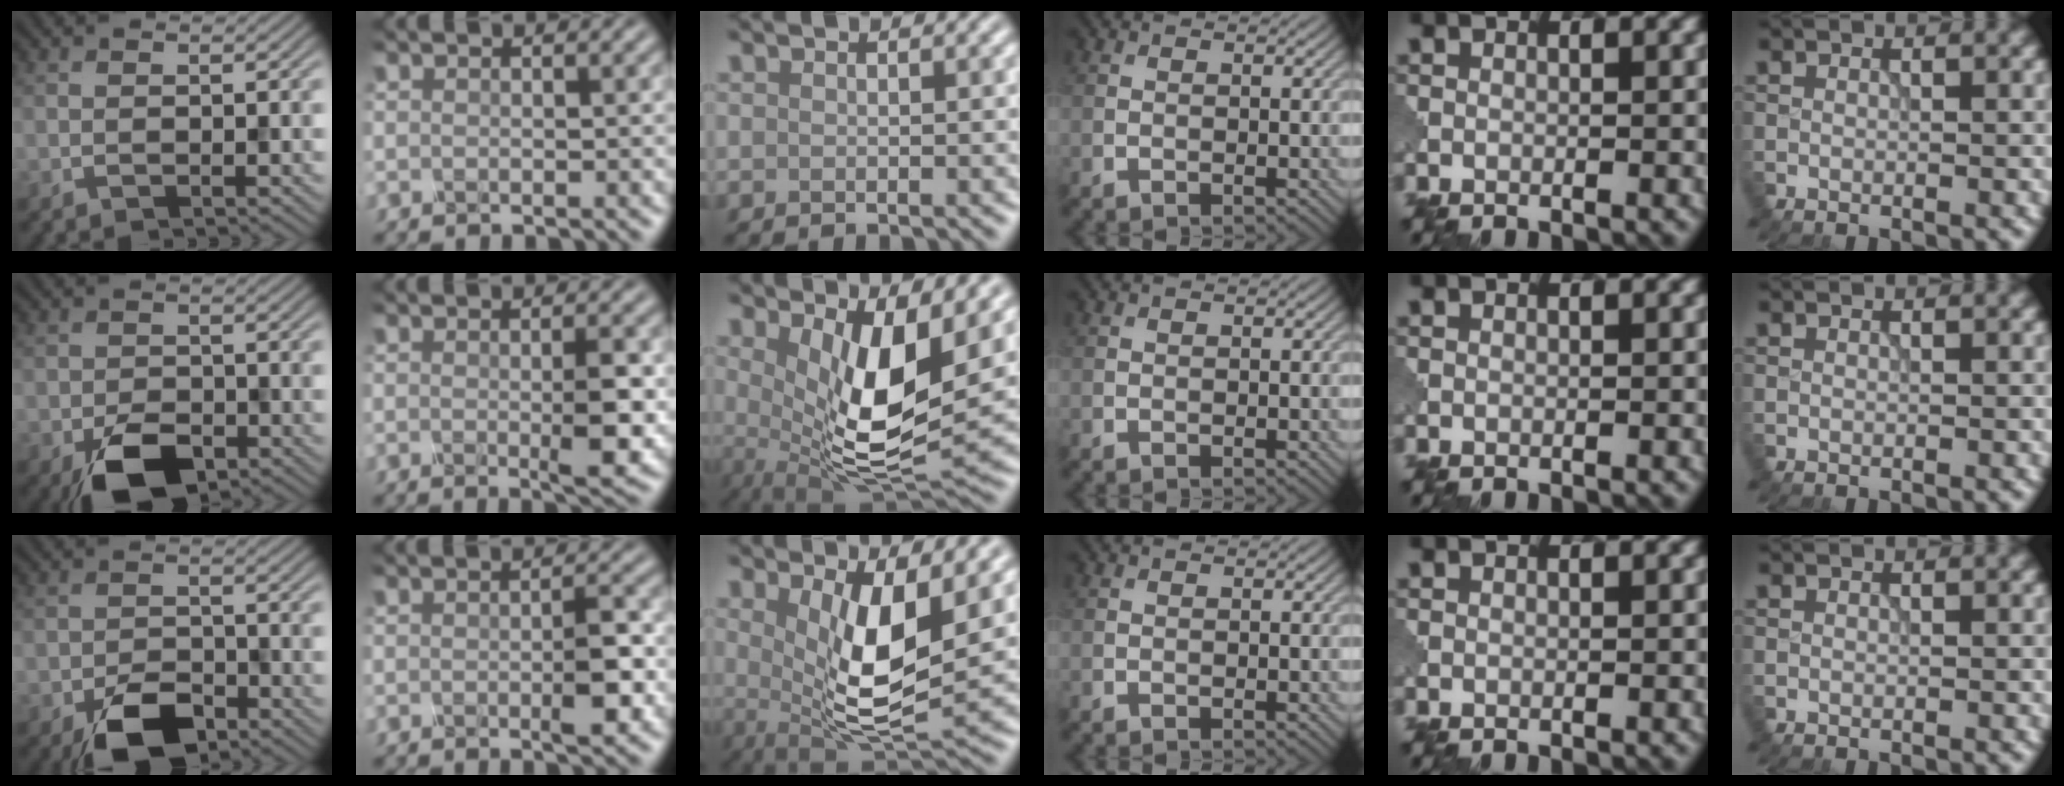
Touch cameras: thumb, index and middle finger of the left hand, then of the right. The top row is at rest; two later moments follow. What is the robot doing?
{"motion": "press", "object": "mechanical pencil"}